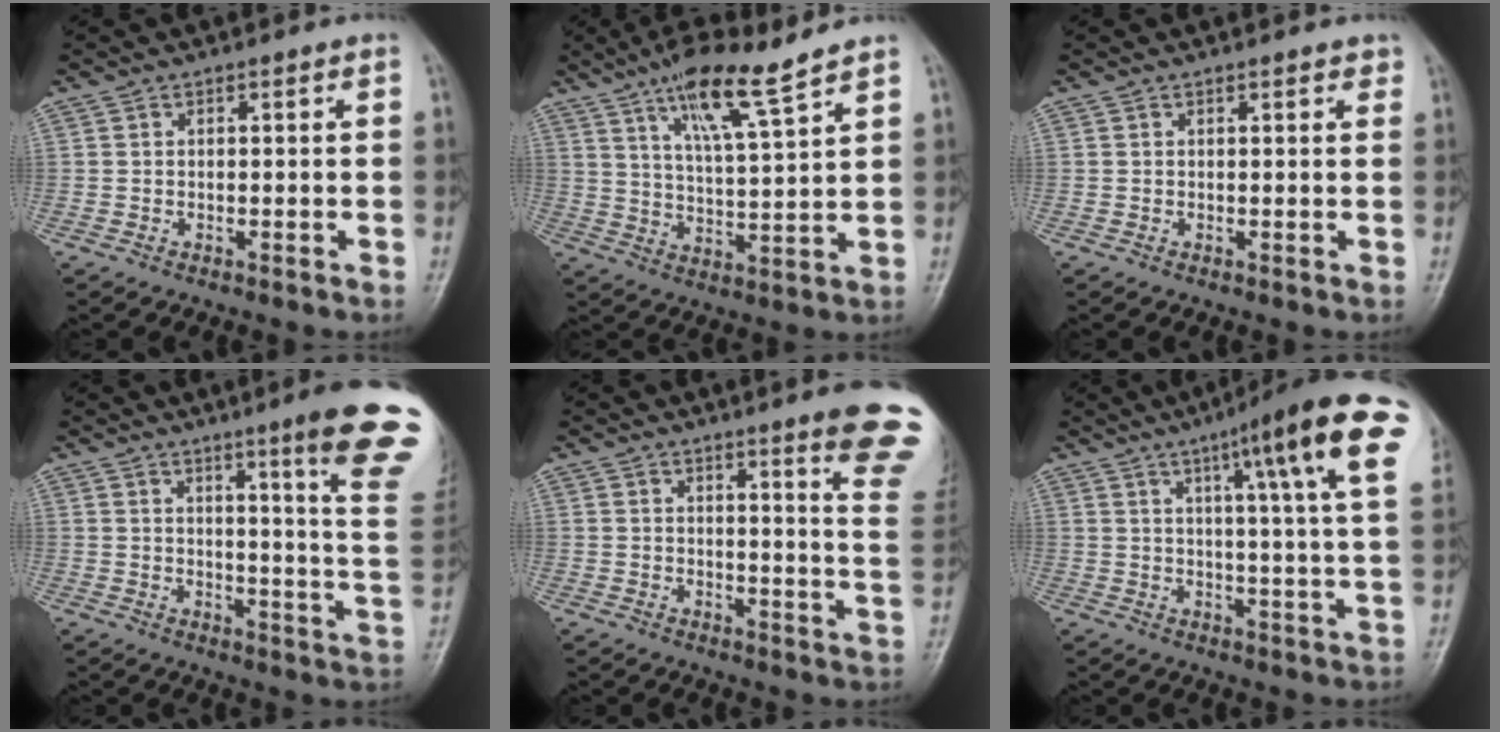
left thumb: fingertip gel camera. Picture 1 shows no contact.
{"total": 11.8, "force": [8.1, 1.6, 8.4], "torque": [-0.146, -0.041, 0.148]}
{"total": 1.3, "force": [0.9, 0.6, 0.8], "torque": [-0.005, -0.003, 0.008]}
{"total": 16.6, "force": [10.4, 0.5, 12.9], "torque": [-0.139, -0.068, 0.121]}
{"total": 13.0, "force": [9.0, 0.9, 9.3], "torque": [-0.088, -0.062, 0.093]}
{"total": 18.2, "force": [8.3, 1.9, 16.0], "torque": [-0.212, -0.016, 0.101]}